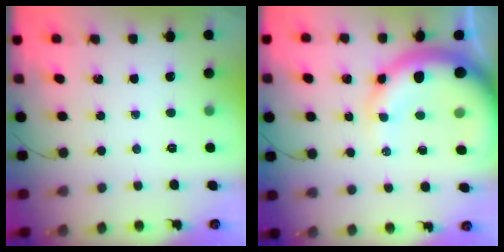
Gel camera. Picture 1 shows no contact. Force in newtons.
{"total": 15.7, "press": 15.3, "slide": 3.4}